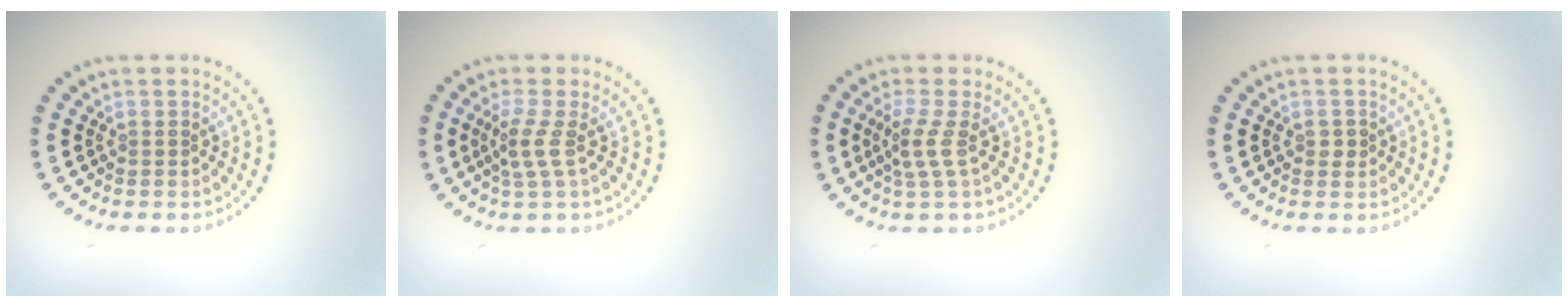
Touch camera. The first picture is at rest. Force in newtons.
{"total": 2.1, "press": 1.6, "slide": 1.5}
{"total": 2.1, "press": 1.5, "slide": 1.5}
{"total": 1.0, "press": 1.0, "slide": 0.2}